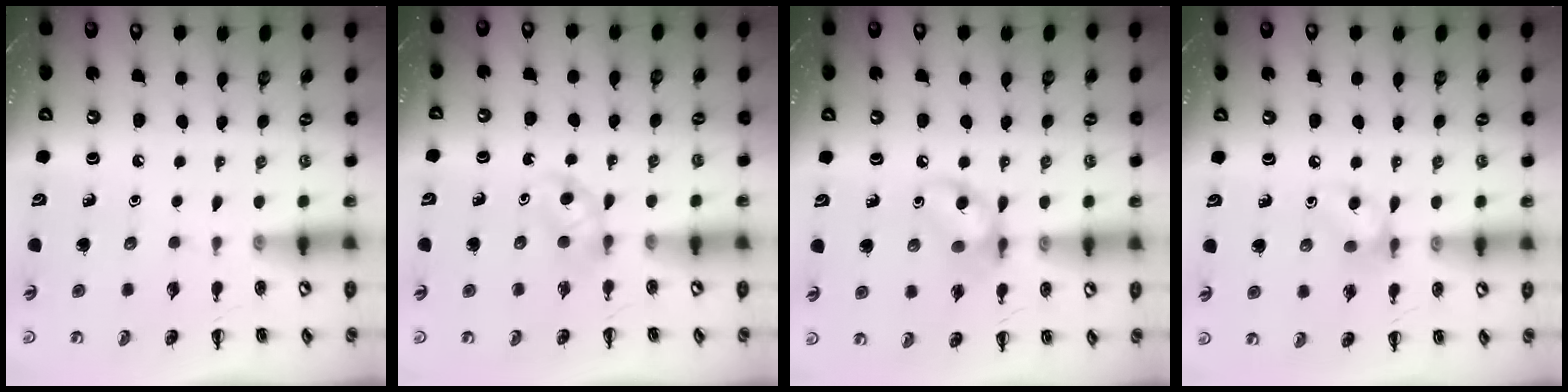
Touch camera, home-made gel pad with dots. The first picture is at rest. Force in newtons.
{"total": 3.8, "press": 3.4, "slide": 1.7}
{"total": 10.2, "press": 10.1, "slide": 1.0}
{"total": 7.7, "press": 7.6, "slide": 1.0}